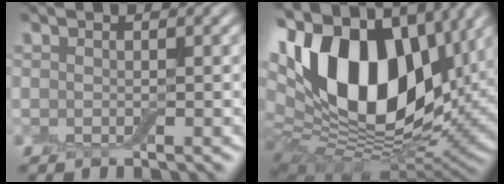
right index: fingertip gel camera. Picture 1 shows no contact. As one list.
[{"total": 19.0, "force": [6.2, 11.6, 13.7], "torque": [-0.252, 0.024, 0.098]}]